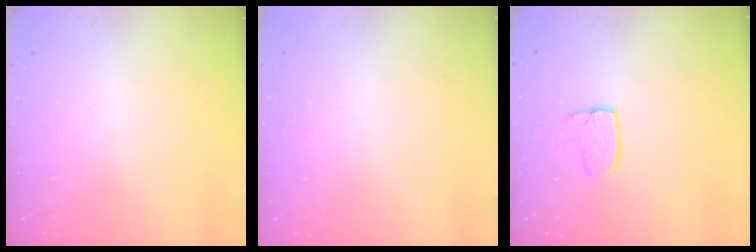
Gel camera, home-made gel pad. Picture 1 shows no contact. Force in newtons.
{"total": 0.0}
{"total": 5.9, "press": 5.9, "slide": 0.4}